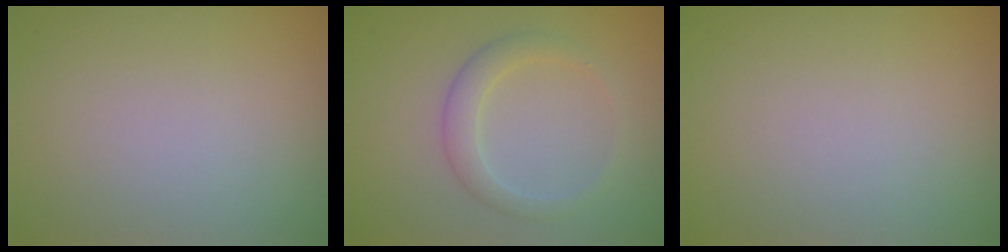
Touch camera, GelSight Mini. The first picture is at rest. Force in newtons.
{"total": 2.2, "press": 2.2, "slide": 0.1}
{"total": 0.0}